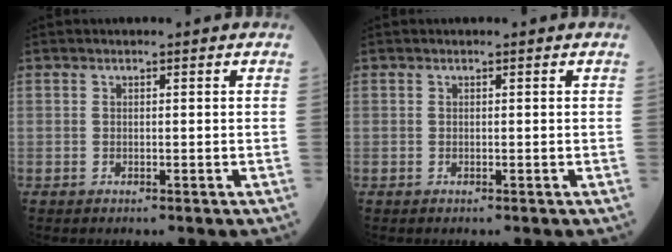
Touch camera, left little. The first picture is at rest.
{"total": 0.0}